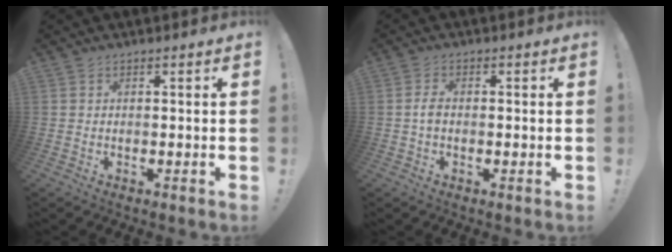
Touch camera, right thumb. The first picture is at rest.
{"total": 2.6, "force": [-0.6, 1.4, 2.0], "torque": [-0.044, 0.011, -0.009]}